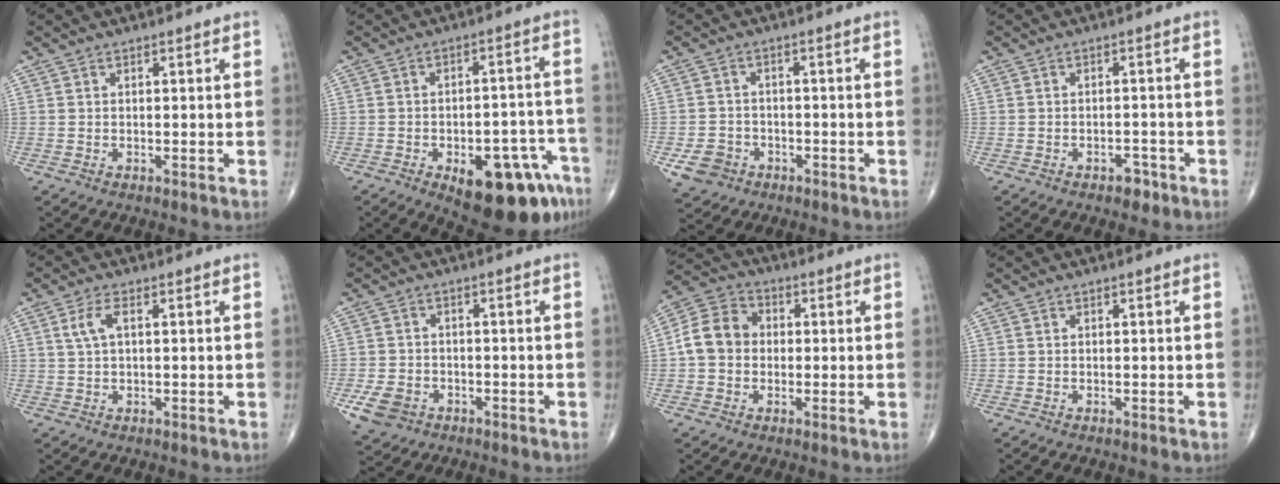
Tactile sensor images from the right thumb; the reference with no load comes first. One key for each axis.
{"total": 17.4, "fx": -9.1, "fy": 7.4, "fz": 12.9, "tx": -0.113, "ty": 0.053, "tz": -0.109}
{"total": 5.5, "fx": -2.5, "fy": 4.6, "fz": 1.7, "tx": -0.022, "ty": 0.014, "tz": -0.038}
{"total": 2.6, "fx": -1.8, "fy": 1.5, "fz": 1.3, "tx": -0.004, "ty": 0.010, "tz": -0.022}
{"total": 3.5, "fx": 1.0, "fy": 1.4, "fz": 3.1, "tx": -0.073, "ty": 0.011, "tz": 0.019}
{"total": 6.0, "fx": -2.8, "fy": 4.6, "fz": 2.6, "tx": -0.050, "ty": 0.011, "tz": -0.042}
{"total": 8.9, "fx": -0.1, "fy": 7.4, "fz": 4.9, "tx": -0.079, "ty": 0.028, "tz": -0.016}
{"total": 0.0}